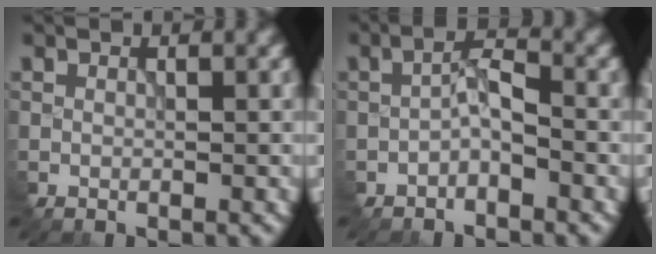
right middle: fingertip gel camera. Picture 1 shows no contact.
{"total": 2.2, "force": [-1.1, 0.8, 1.7], "torque": [-0.031, 0.012, -0.025]}